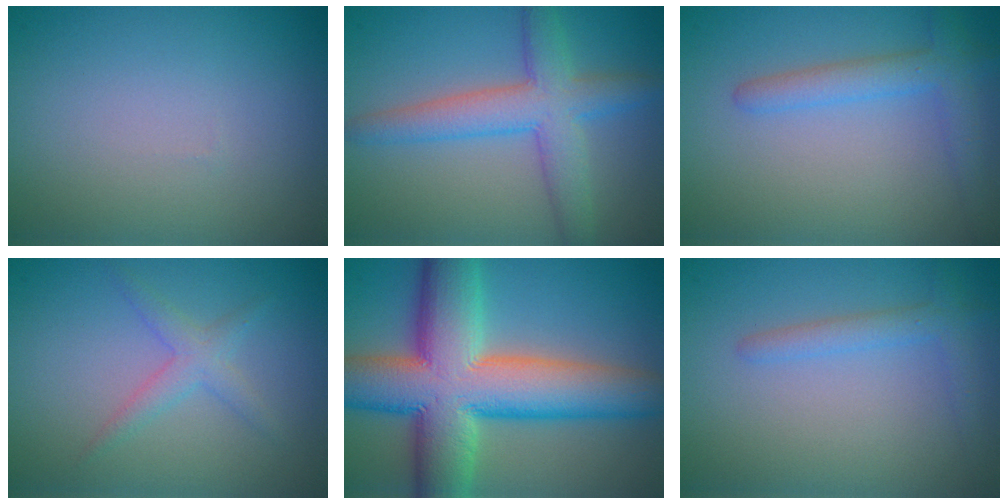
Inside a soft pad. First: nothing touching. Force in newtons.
{"total": 5.2, "press": 5.2, "slide": 0.1}
{"total": 2.9, "press": 2.9, "slide": 0.1}
{"total": 1.9, "press": 1.9, "slide": 0.1}
{"total": 13.4, "press": 13.4, "slide": 0.4}
{"total": 1.9, "press": 1.9, "slide": 0.1}